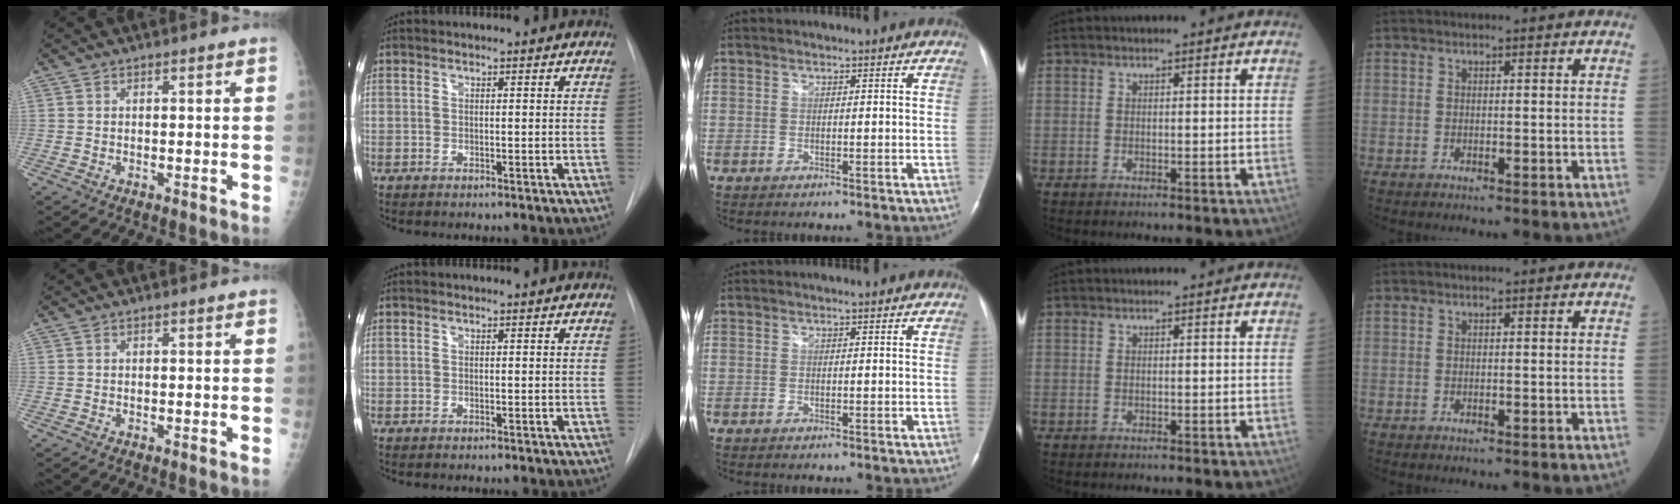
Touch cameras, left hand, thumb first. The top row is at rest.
{}